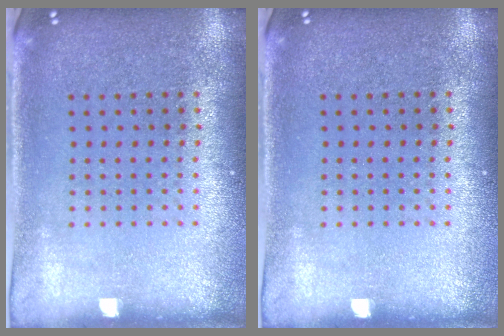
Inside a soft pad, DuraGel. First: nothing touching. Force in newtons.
{"total": 0.0}